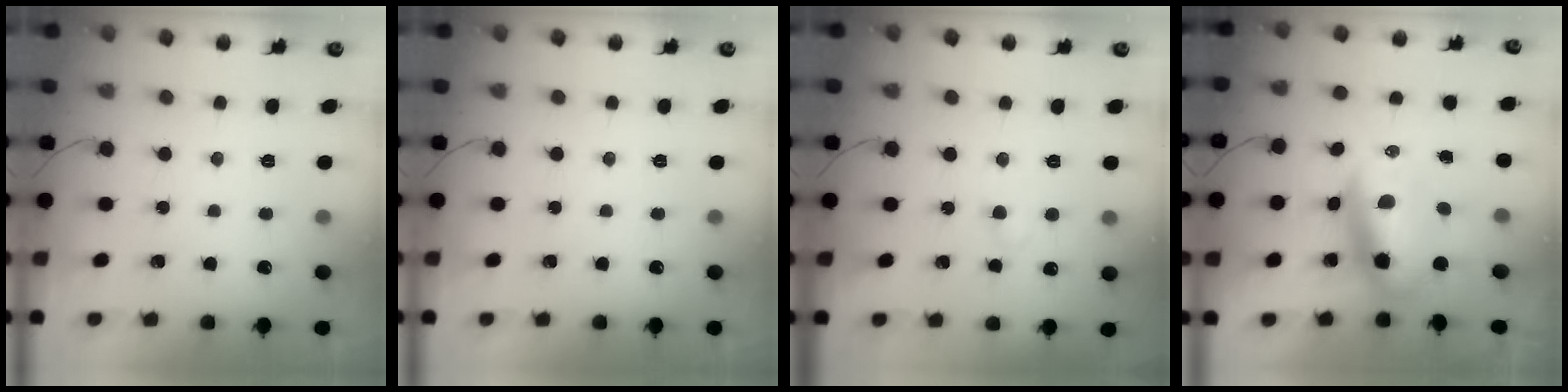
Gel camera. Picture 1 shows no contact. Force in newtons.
{"total": 0.0}
{"total": 2.4, "press": 2.2, "slide": 1.0}
{"total": 9.1, "press": 8.8, "slide": 2.4}